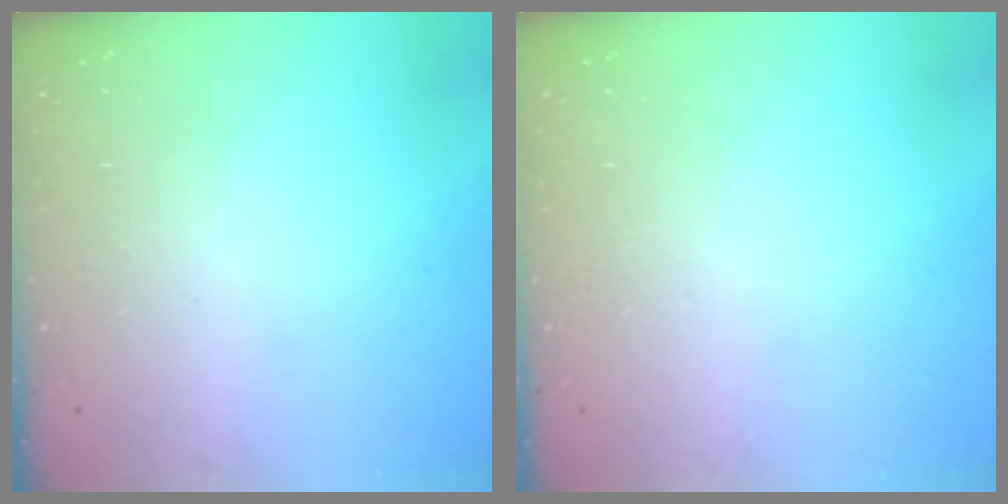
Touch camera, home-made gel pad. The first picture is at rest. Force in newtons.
{"total": 0.0}